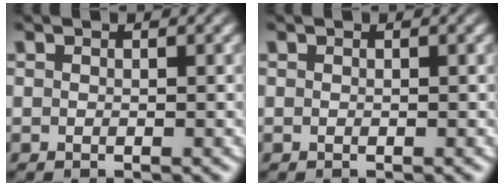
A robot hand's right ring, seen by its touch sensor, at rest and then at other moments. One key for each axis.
{"total": 0.0}